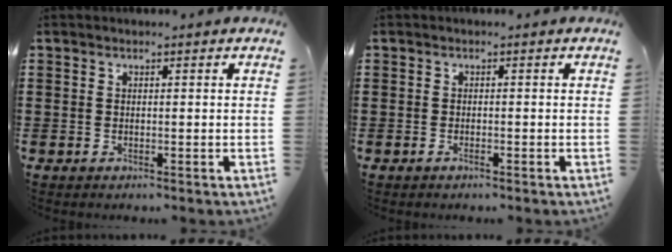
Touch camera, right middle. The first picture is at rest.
{"total": 0.7, "force": [-0.4, 0.1, 0.5], "torque": [-0.012, -0.004, -0.007]}